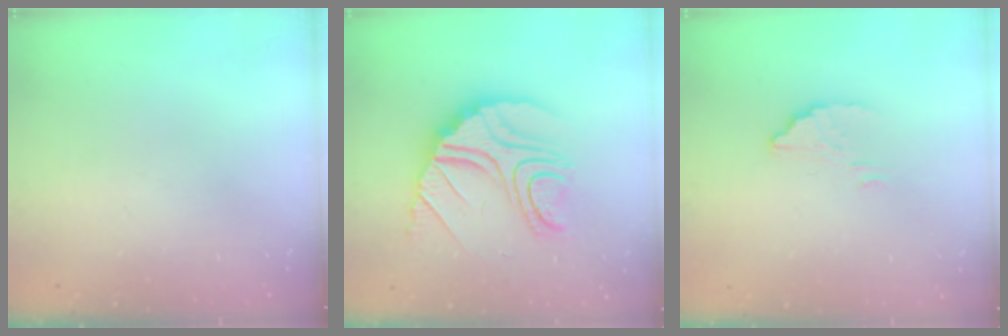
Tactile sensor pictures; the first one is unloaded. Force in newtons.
{"total": 16.3, "press": 16.2, "slide": 1.3}
{"total": 2.9, "press": 2.9, "slide": 0.3}